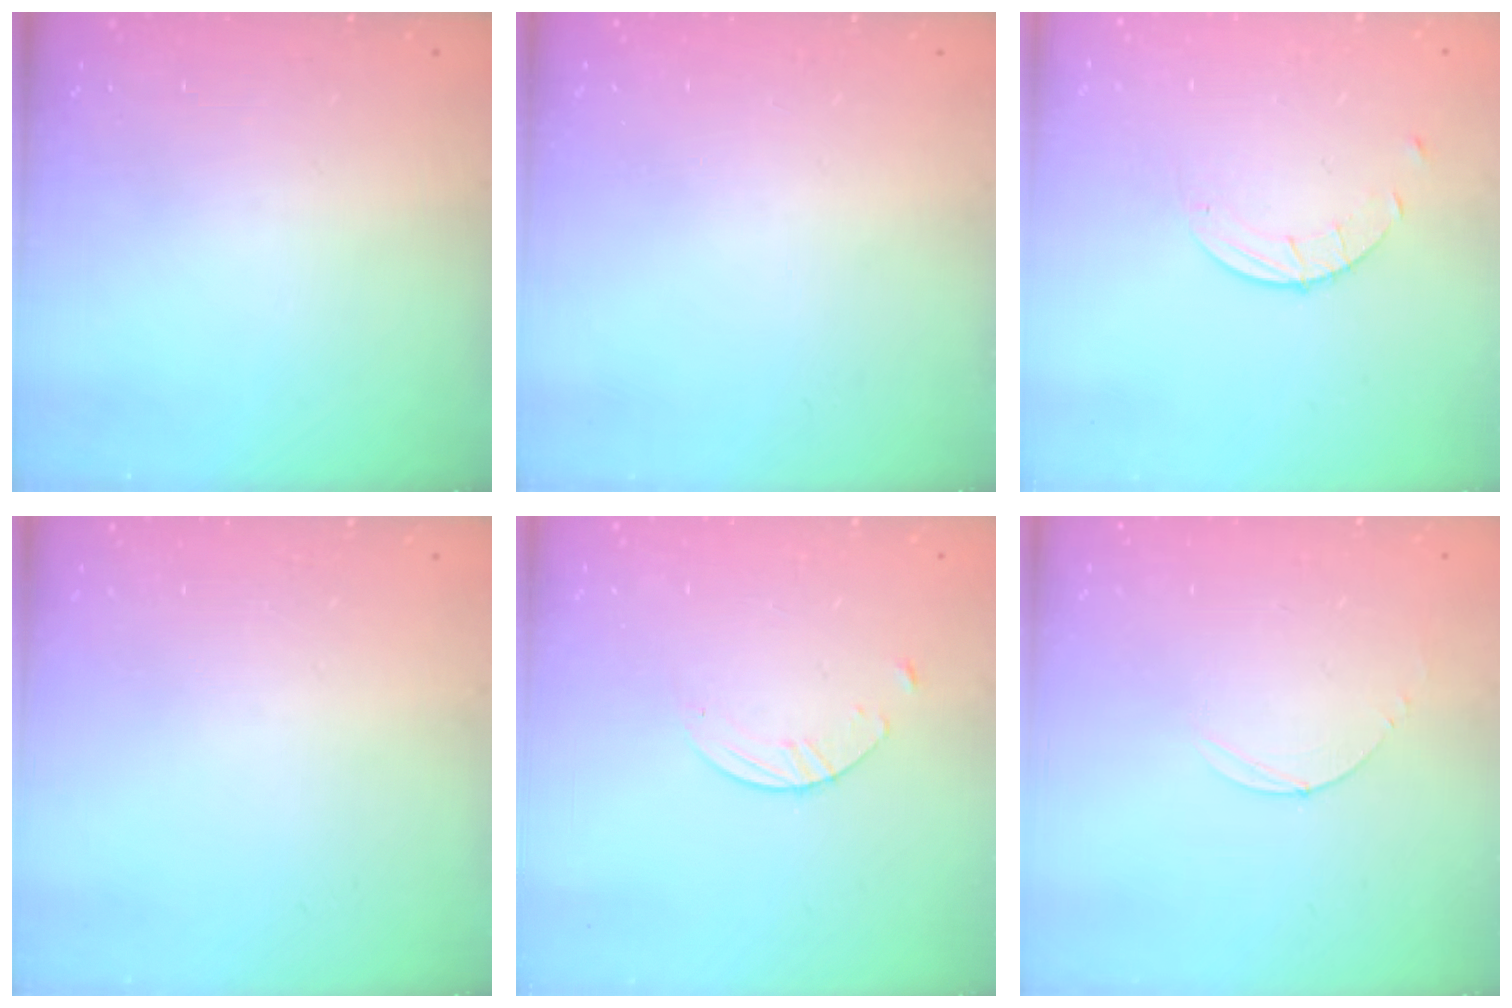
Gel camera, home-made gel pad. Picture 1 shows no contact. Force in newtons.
{"total": 0.0}
{"total": 4.6, "press": 4.5, "slide": 0.5}
{"total": 0.0}
{"total": 3.6, "press": 3.6, "slide": 0.4}
{"total": 2.8, "press": 2.8, "slide": 0.3}